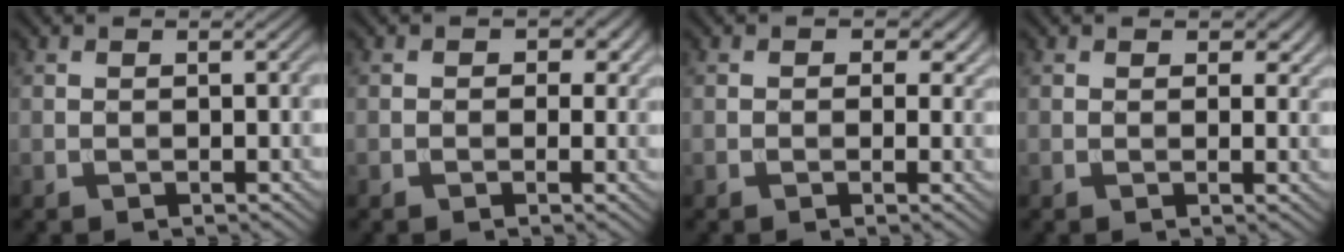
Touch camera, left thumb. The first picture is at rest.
{"total": 2.3, "force": [0.4, 1.8, 1.3], "torque": [-0.019, -0.004, -0.001]}
{"total": 2.7, "force": [0.7, 2.2, 1.5], "torque": [-0.026, -0.008, 0.001]}
{"total": 2.3, "force": [1.2, 1.5, 1.2], "torque": [-0.022, -0.005, 0.016]}